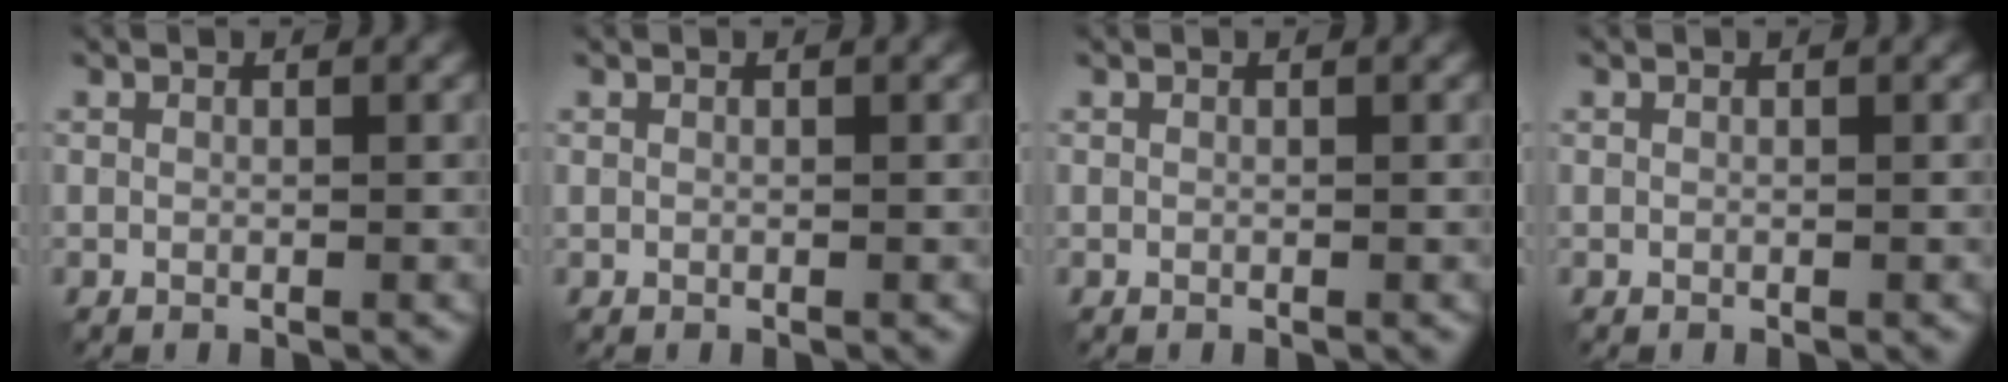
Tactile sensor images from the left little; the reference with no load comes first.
{"total": 0.0}
{"total": 0.0}
{"total": 0.0}